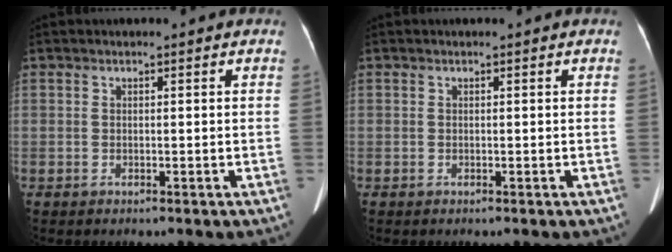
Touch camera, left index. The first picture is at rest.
{"total": 0.0}